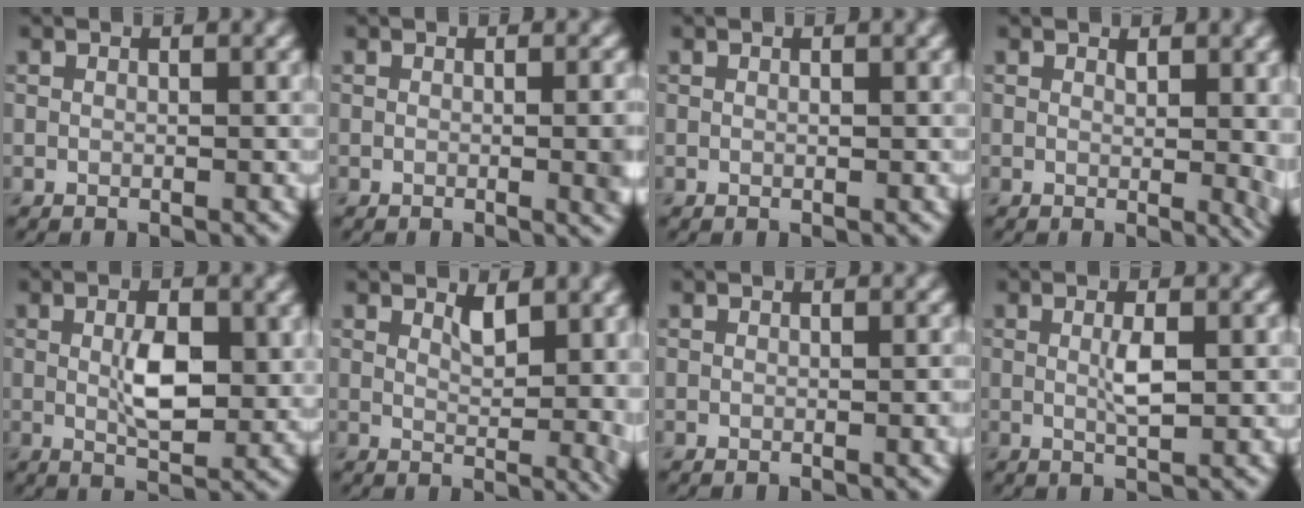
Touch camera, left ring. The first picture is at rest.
{"total": 2.7, "force": [-0.2, 0.7, 2.6], "torque": [-0.026, 0.001, -0.004]}
{"total": 0.5, "force": [0.2, 0.1, 0.5], "torque": [-0.007, 0.002, 0.003]}
{"total": 2.4, "force": [0.8, 0.8, 2.1], "torque": [-0.021, -0.007, 0.017]}
{"total": 4.7, "force": [0.5, 2.0, 4.3], "torque": [-0.081, -0.002, 0.012]}
{"total": 3.3, "force": [1.6, 1.1, 2.7], "torque": [-0.042, -0.006, 0.030]}
{"total": 1.2, "force": [-0.1, 0.3, 1.1], "torque": [-0.013, 0.000, -0.002]}
{"total": 2.5, "force": [0.2, 0.5, 2.4], "torque": [-0.047, 0.001, 0.003]}